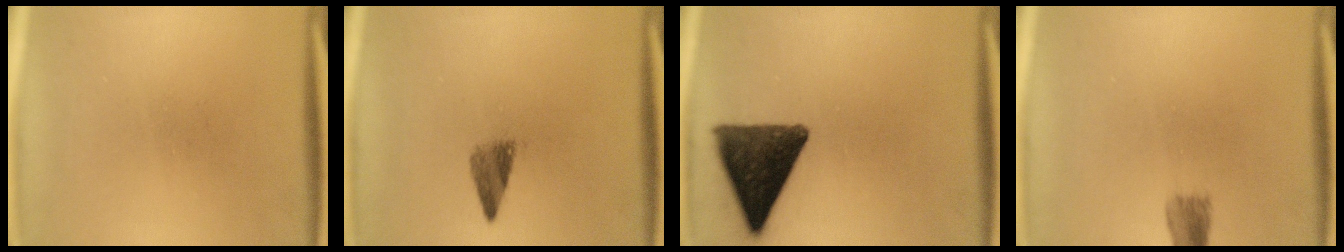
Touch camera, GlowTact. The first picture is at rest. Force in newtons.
{"total": 2.9}
{"total": 13.0}
{"total": 2.5}